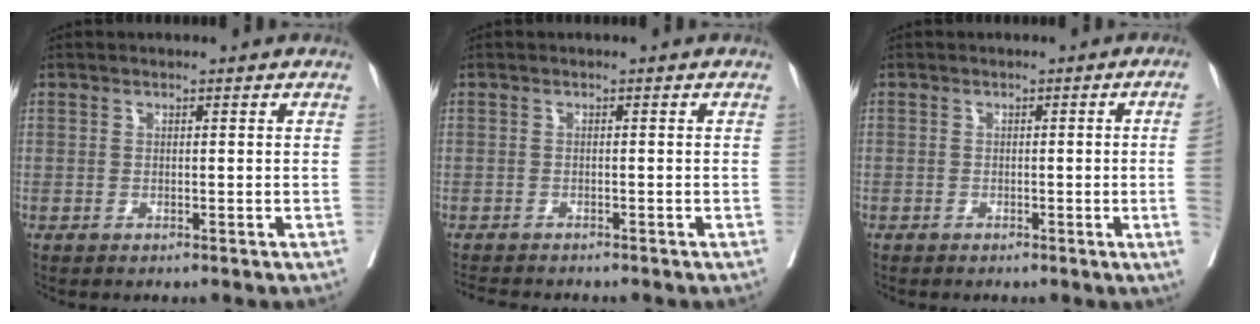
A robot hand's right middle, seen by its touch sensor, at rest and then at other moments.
{"total": 4.5, "force": [-4.2, 0.7, 1.5], "torque": [-0.019, -0.008, -0.065]}
{"total": 3.6, "force": [-0.6, -1.3, 3.3], "torque": [-0.039, -0.007, -0.008]}